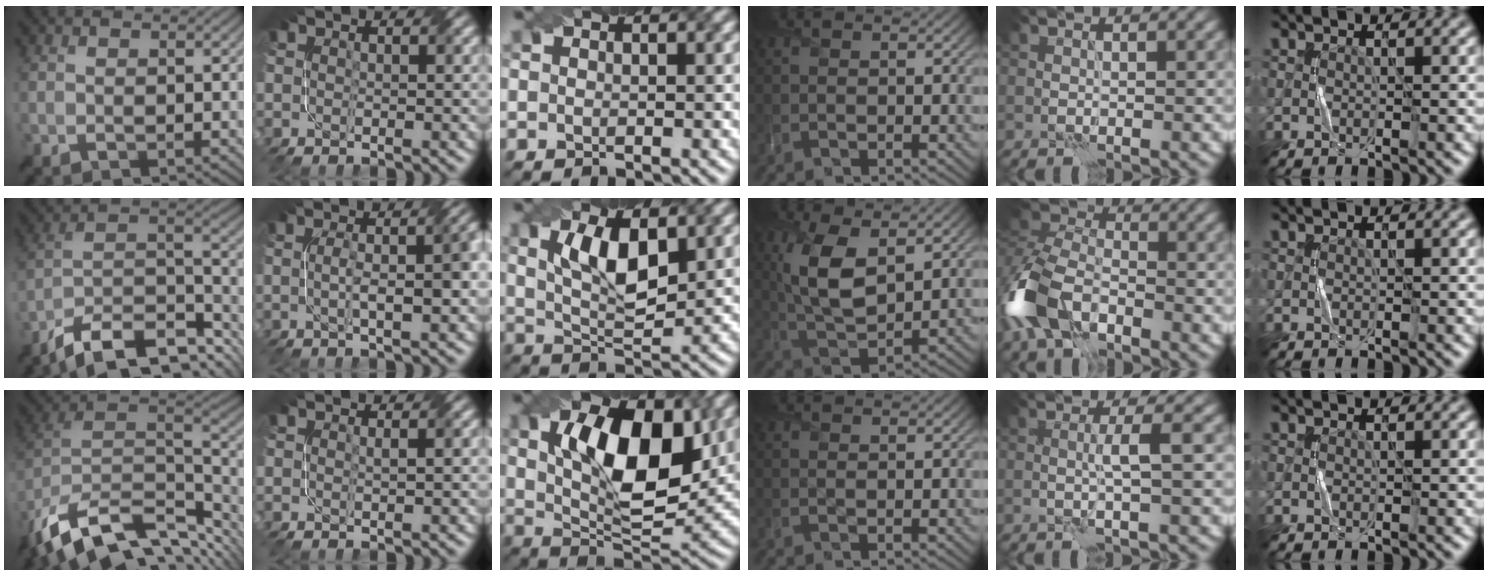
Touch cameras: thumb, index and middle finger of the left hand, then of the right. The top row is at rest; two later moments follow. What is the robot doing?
{"motion": "twist", "object": "screw"}